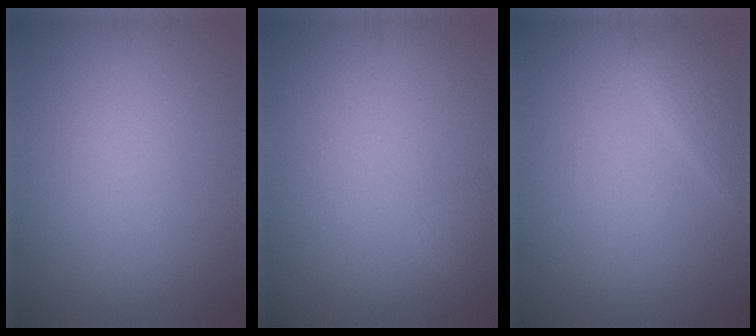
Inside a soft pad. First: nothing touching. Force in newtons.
{"total": 0.9, "press": 0.9, "slide": 0.1}
{"total": 1.5, "press": 1.5, "slide": 0.1}